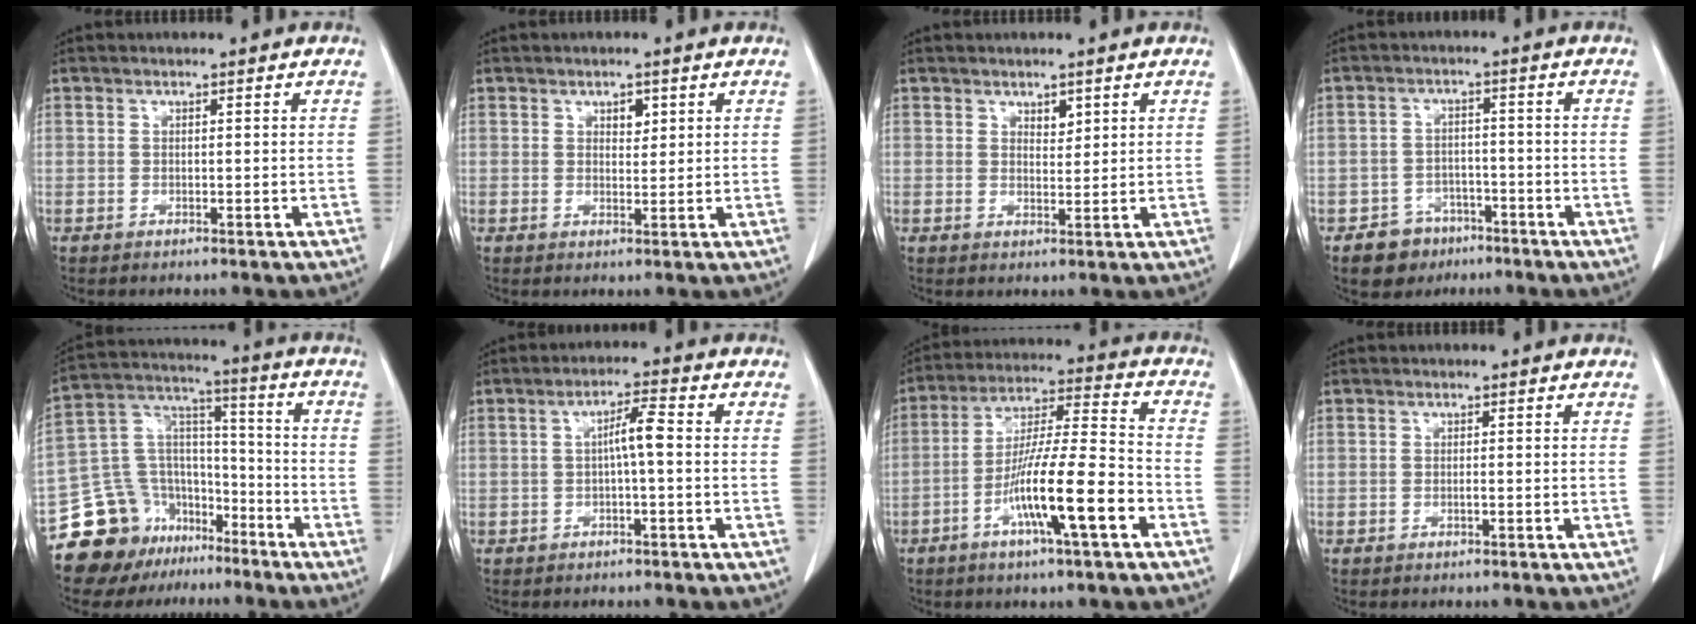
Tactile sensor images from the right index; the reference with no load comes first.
{"total": 2.4, "force": [1.1, 1.5, 1.6], "torque": [-0.025, 0.000, 0.018]}
{"total": 2.2, "force": [1.3, 1.3, 1.3], "torque": [-0.021, -0.003, 0.026]}
{"total": 5.8, "force": [-3.5, 4.5, 1.1], "torque": [-0.016, 0.012, -0.050]}
{"total": 17.5, "force": [-12.1, 11.7, 4.8], "torque": [-0.092, 0.096, -0.203]}
{"total": 4.1, "force": [0.0, 0.5, 4.1], "torque": [-0.074, 0.011, 0.000]}
{"total": 14.8, "force": [-5.9, 0.9, 13.5], "torque": [-0.245, -0.003, -0.102]}
{"total": 0.7, "force": [-0.2, 0.2, 0.7], "torque": [-0.014, 0.000, -0.002]}